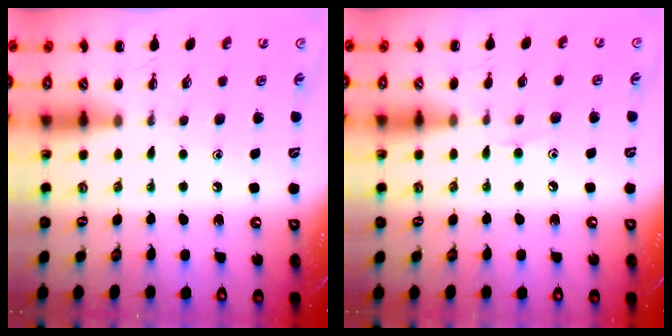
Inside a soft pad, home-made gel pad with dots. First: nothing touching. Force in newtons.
{"total": 6.4, "press": 6.1, "slide": 2.0}